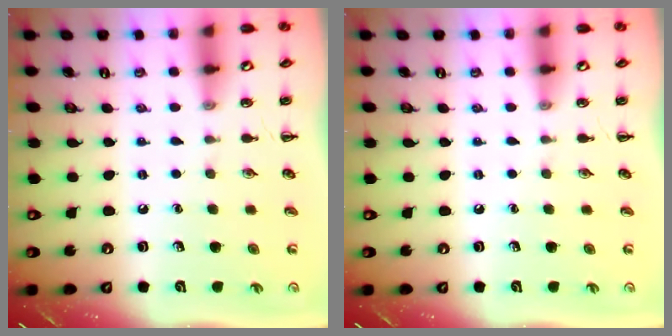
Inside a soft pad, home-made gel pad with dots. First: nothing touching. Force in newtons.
{"total": 0.0}